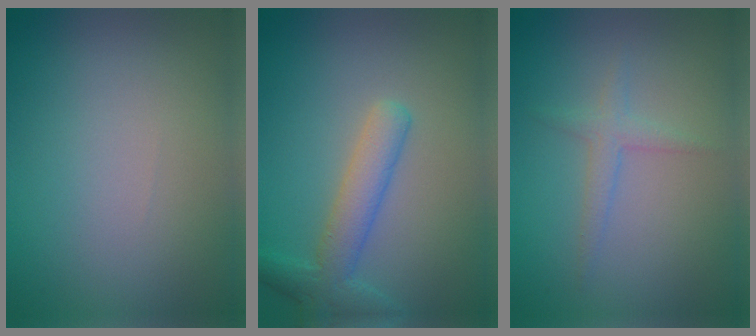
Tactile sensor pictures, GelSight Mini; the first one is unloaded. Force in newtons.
{"total": 4.1, "press": 4.1, "slide": 0.1}
{"total": 1.6, "press": 1.6, "slide": 0.1}